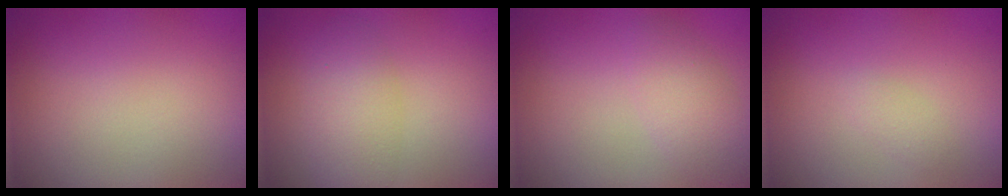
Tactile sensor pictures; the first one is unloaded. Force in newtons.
{"total": 2.4, "press": 2.4, "slide": 0.2}
{"total": 2.9, "press": 2.9, "slide": 0.2}
{"total": 0.8, "press": 0.8, "slide": 0.0}